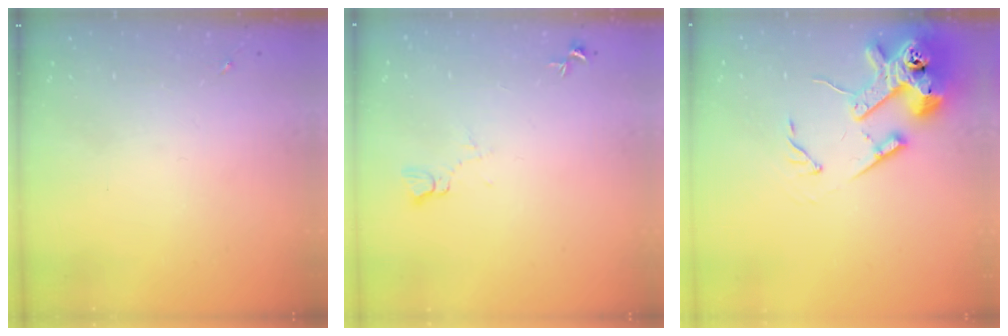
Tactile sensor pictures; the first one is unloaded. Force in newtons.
{"total": 5.6, "press": 5.5, "slide": 0.6}
{"total": 15.7, "press": 15.5, "slide": 2.1}